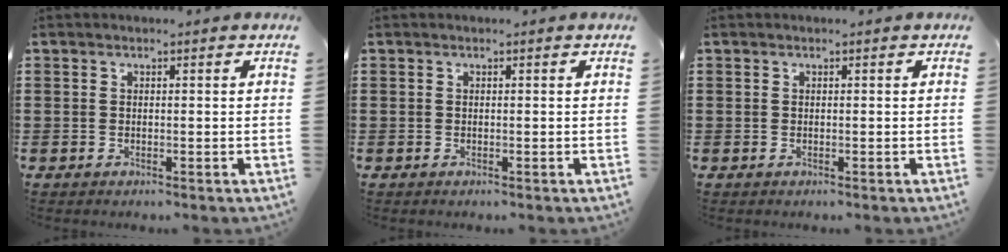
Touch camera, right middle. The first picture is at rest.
{"total": 0.0}
{"total": 0.0}